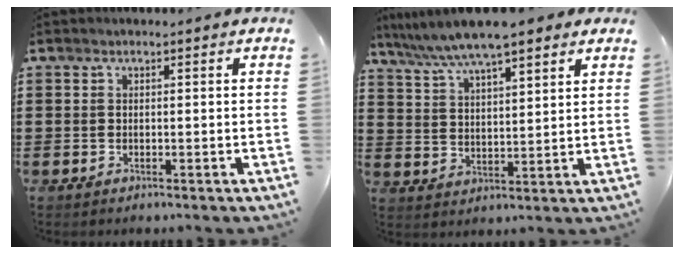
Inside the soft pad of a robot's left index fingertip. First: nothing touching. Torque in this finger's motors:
{"motor_torque": [1.04, -1.10, 1.05, 0.21]}